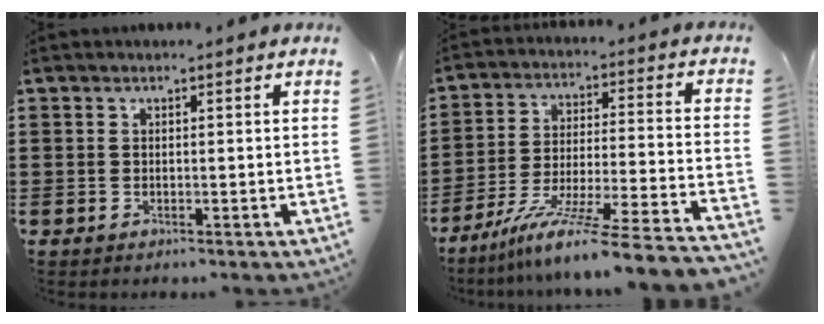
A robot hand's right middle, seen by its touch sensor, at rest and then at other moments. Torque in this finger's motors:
{"motor_torque": [1.43, -0.71, 0.35, 0.21]}